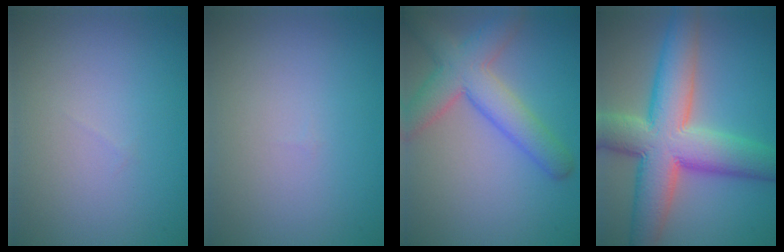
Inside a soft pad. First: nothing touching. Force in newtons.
{"total": 0.0}
{"total": 5.9, "press": 5.9, "slide": 0.2}
{"total": 11.2, "press": 11.2, "slide": 0.5}